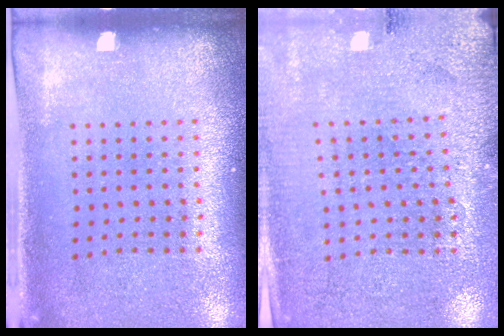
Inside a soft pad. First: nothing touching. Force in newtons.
{"total": 2.8, "press": 2.8, "slide": 0.5}